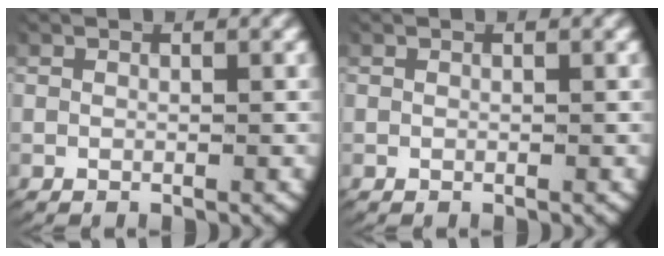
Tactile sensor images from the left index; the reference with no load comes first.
{"total": 0.0}